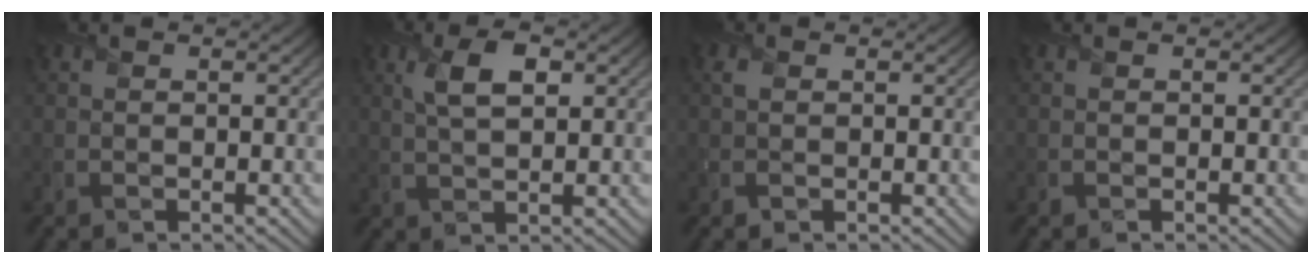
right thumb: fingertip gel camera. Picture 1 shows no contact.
{"total": 4.6, "force": [1.6, 1.9, 3.9], "torque": [-0.084, 0.005, 0.031]}
{"total": 0.8, "force": [0.4, 0.6, 0.4], "torque": [-0.010, 0.002, 0.004]}
{"total": 0.0}